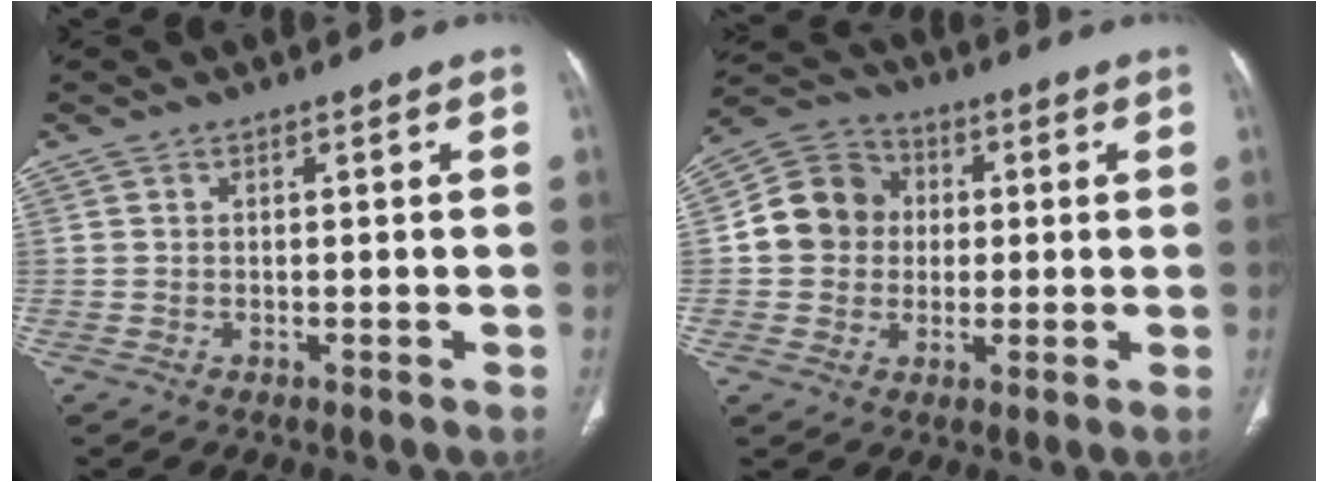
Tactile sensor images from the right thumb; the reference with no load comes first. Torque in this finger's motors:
{"motor_torque": [0.83, 1.67, 0.34, -0.46, 0.07]}